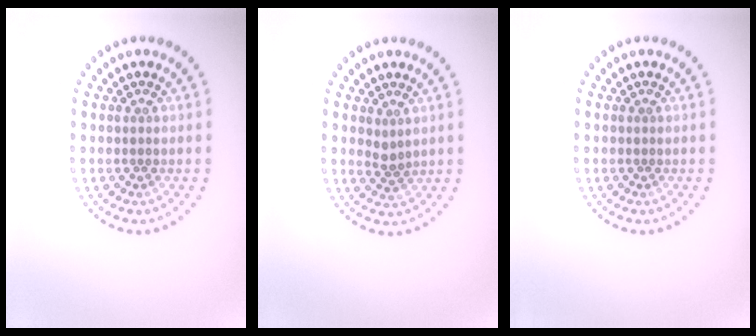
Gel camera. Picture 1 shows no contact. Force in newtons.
{"total": 1.3, "press": 1.0, "slide": 0.7}
{"total": 0.0}